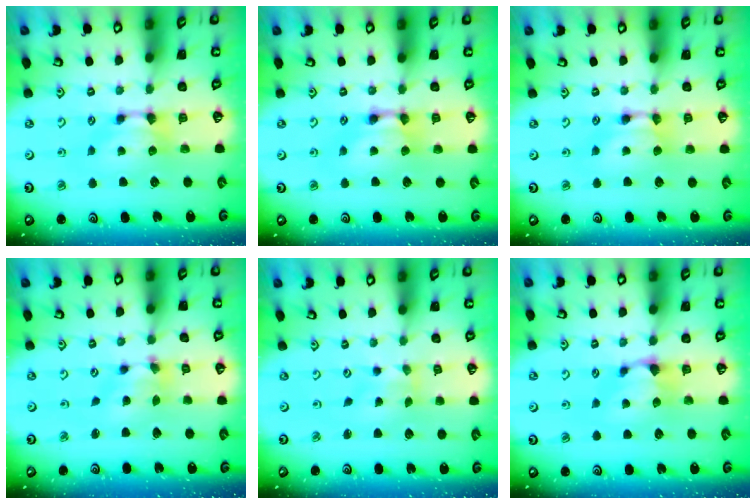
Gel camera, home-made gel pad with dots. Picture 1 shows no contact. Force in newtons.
{"total": 2.0, "press": 2.0, "slide": 0.1}
{"total": 1.6, "press": 1.6, "slide": 0.1}
{"total": 3.4, "press": 3.0, "slide": 1.6}
{"total": 2.7, "press": 2.5, "slide": 1.0}
{"total": 2.4, "press": 2.3, "slide": 0.6}